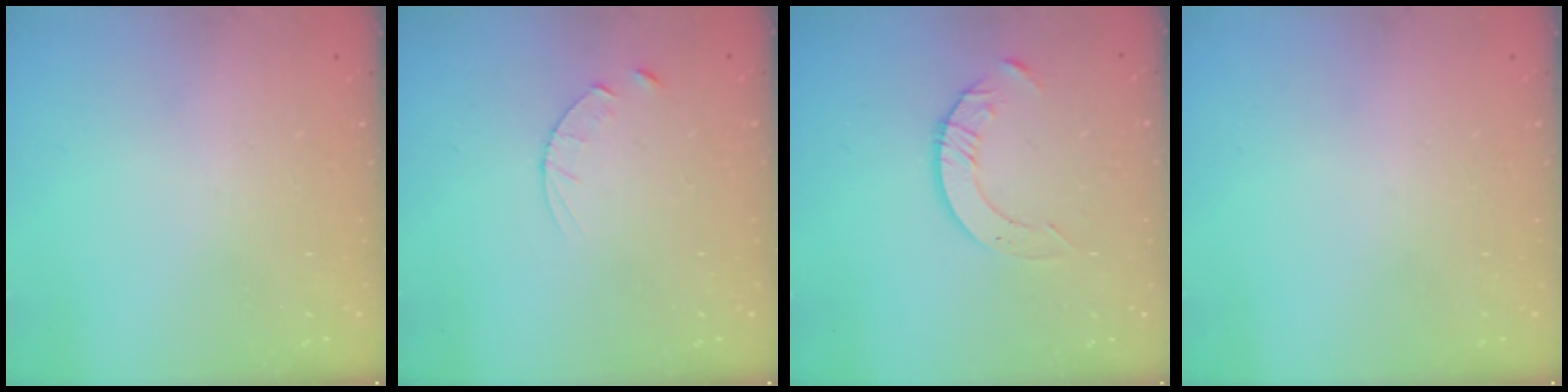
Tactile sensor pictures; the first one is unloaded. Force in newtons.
{"total": 3.9, "press": 3.9, "slide": 0.4}
{"total": 4.7, "press": 4.6, "slide": 0.6}
{"total": 0.0}